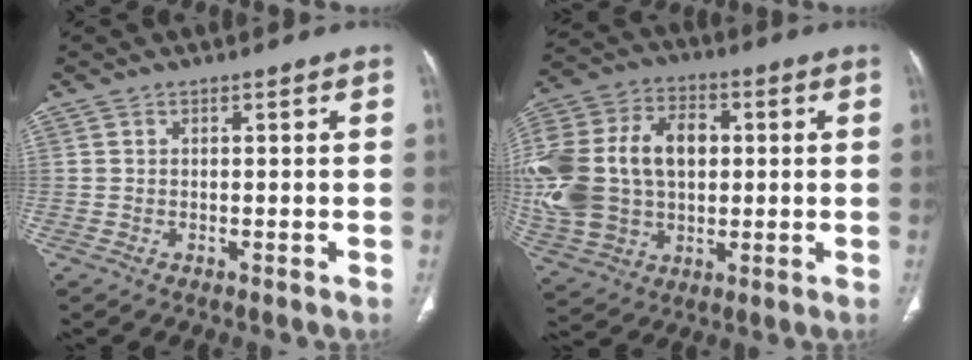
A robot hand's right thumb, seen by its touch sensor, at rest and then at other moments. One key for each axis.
{"total": 27.1, "fx": 2.4, "fy": 18.6, "fz": 19.7, "tx": -0.448, "ty": 0.032, "tz": 0.058}